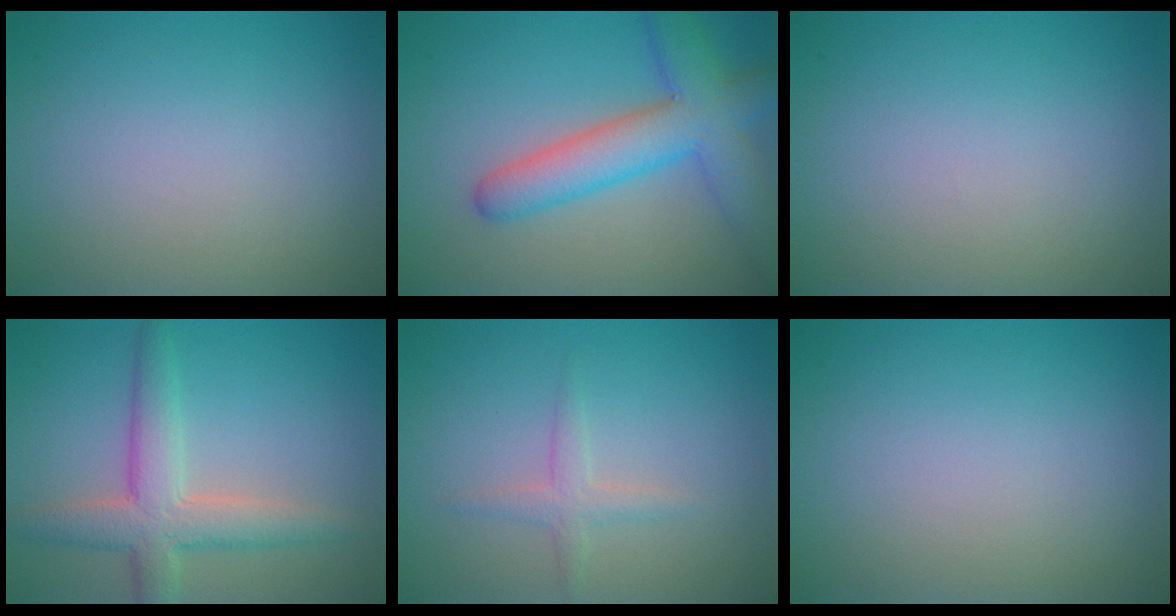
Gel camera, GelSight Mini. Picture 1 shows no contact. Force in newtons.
{"total": 6.8, "press": 6.8, "slide": 0.4}
{"total": 0.0}
{"total": 4.9, "press": 4.9, "slide": 0.4}
{"total": 1.6, "press": 1.6, "slide": 0.1}
{"total": 0.0}